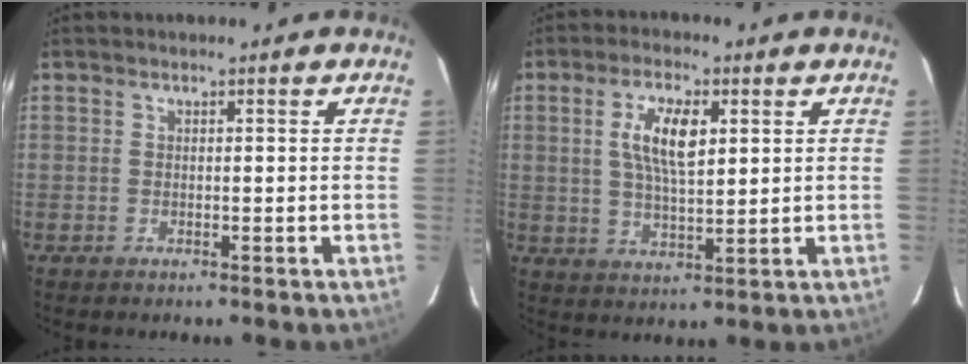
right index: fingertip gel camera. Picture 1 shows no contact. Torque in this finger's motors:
{"motor_torque": [0.65, 0.44, 0.48, 0.15]}